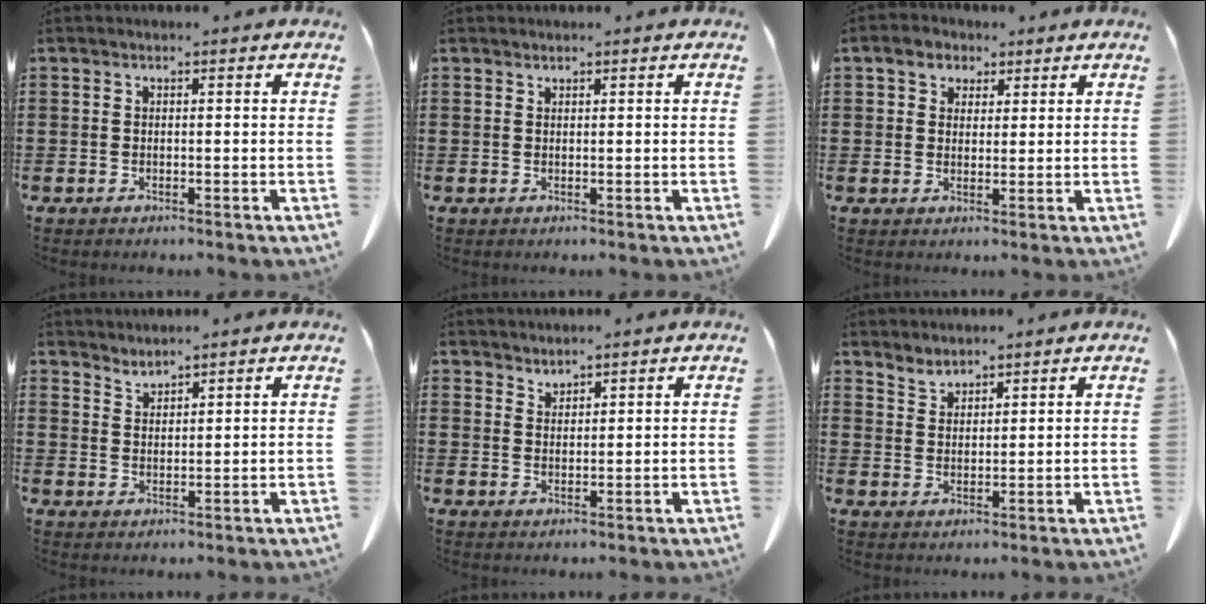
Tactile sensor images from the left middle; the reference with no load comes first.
{"total": 0.7, "force": [0.6, 0.0, 0.0], "torque": [-0.003, -0.003, 0.014]}
{"total": 3.7, "force": [2.4, 2.6, 1.2], "torque": [-0.030, 0.009, 0.042]}
{"total": 2.5, "force": [2.5, 0.0, -0.3], "torque": [-0.002, -0.011, 0.050]}
{"total": 2.1, "force": [2.1, 0.0, -0.3], "torque": [0.000, -0.006, 0.042]}
{"total": 2.7, "force": [2.7, 0.4, -0.2], "torque": [-0.006, -0.011, 0.054]}